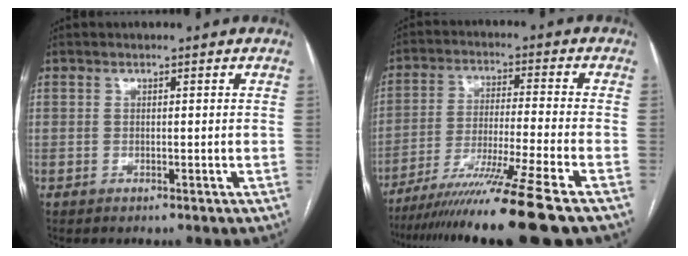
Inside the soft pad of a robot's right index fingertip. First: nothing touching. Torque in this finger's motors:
{"motor_torque": [1.34, -0.80, 1.05, 0.21]}